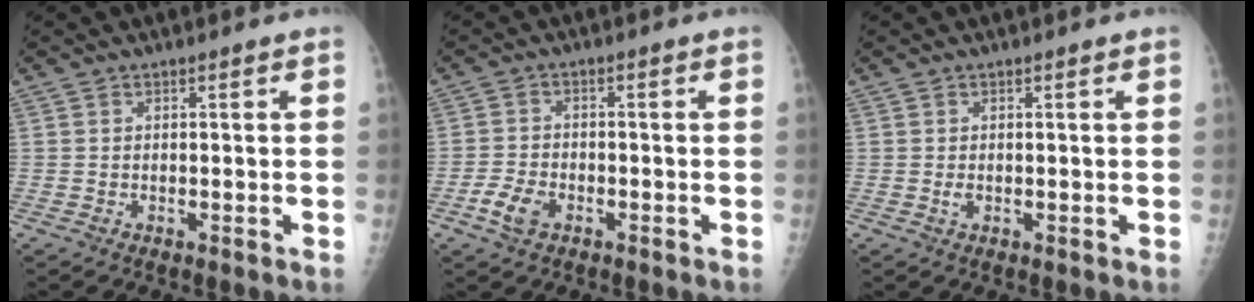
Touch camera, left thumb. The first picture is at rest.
{"total": 4.6, "force": [-2.3, 2.8, 2.8], "torque": [-0.055, 0.009, -0.044]}
{"total": 1.0, "force": [0.0, 0.7, 0.7], "torque": [-0.011, -0.001, 0.001]}